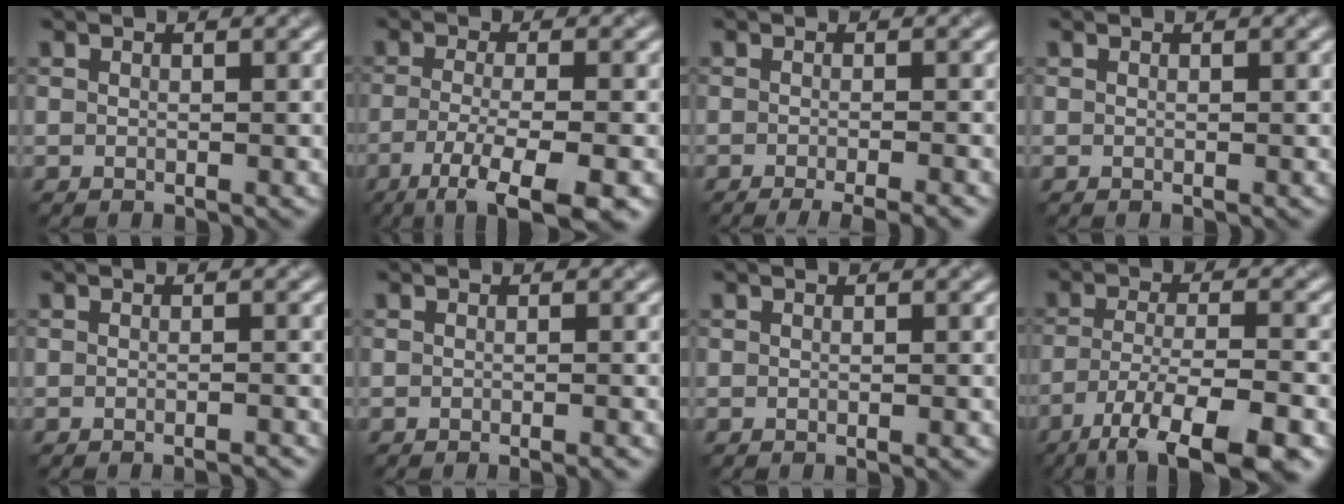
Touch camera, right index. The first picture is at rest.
{"total": 7.2, "force": [-3.9, 1.7, 5.8], "torque": [-0.088, -0.007, -0.071]}
{"total": 4.4, "force": [-3.1, 1.1, 3.0], "torque": [-0.027, -0.001, -0.039]}
{"total": 0.0}
{"total": 1.6, "force": [-1.4, 0.2, 0.8], "torque": [0.002, 0.002, -0.020]}
{"total": 1.4, "force": [-1.0, 0.3, 1.0], "torque": [-0.005, -0.004, -0.018]}
{"total": 0.6, "force": [-0.5, 0.1, 0.4], "torque": [-0.001, 0.000, -0.008]}
{"total": 10.3, "force": [-6.7, 2.6, 7.4], "torque": [-0.125, -0.004, -0.107]}